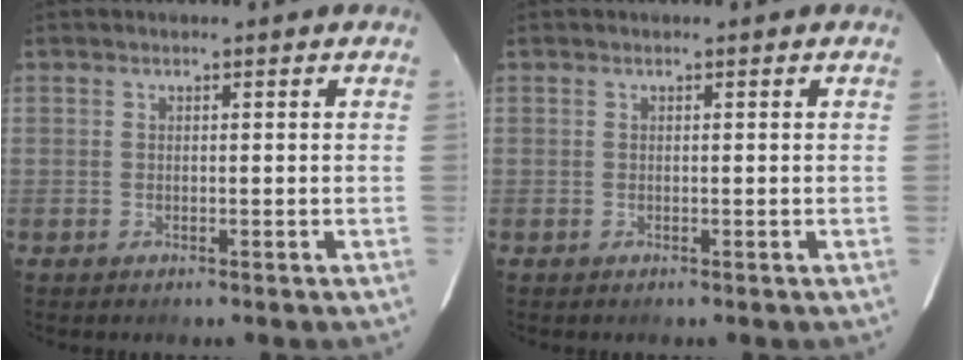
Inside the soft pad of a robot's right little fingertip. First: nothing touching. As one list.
[{"total": 0.0}]